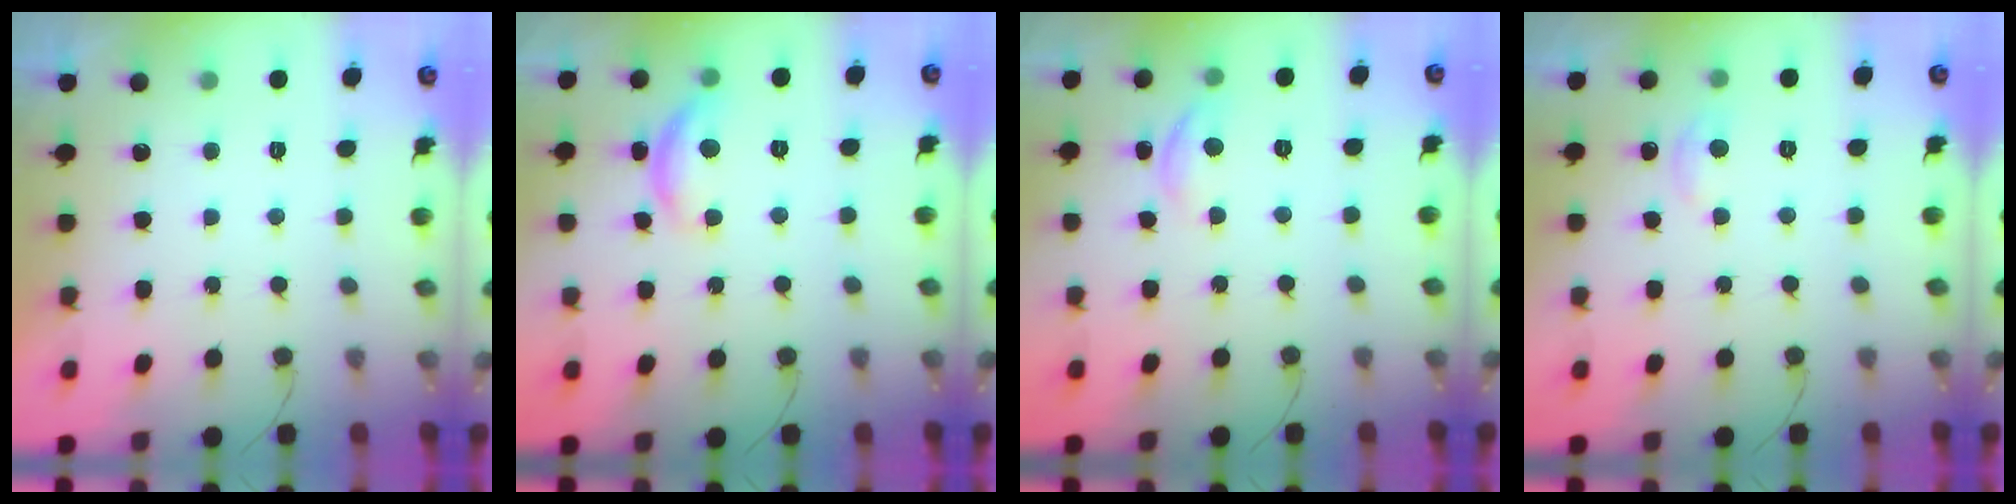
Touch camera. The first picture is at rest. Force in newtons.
{"total": 11.3, "press": 11.3, "slide": 0.7}
{"total": 5.4, "press": 5.4, "slide": 0.5}
{"total": 4.4, "press": 4.4, "slide": 0.6}